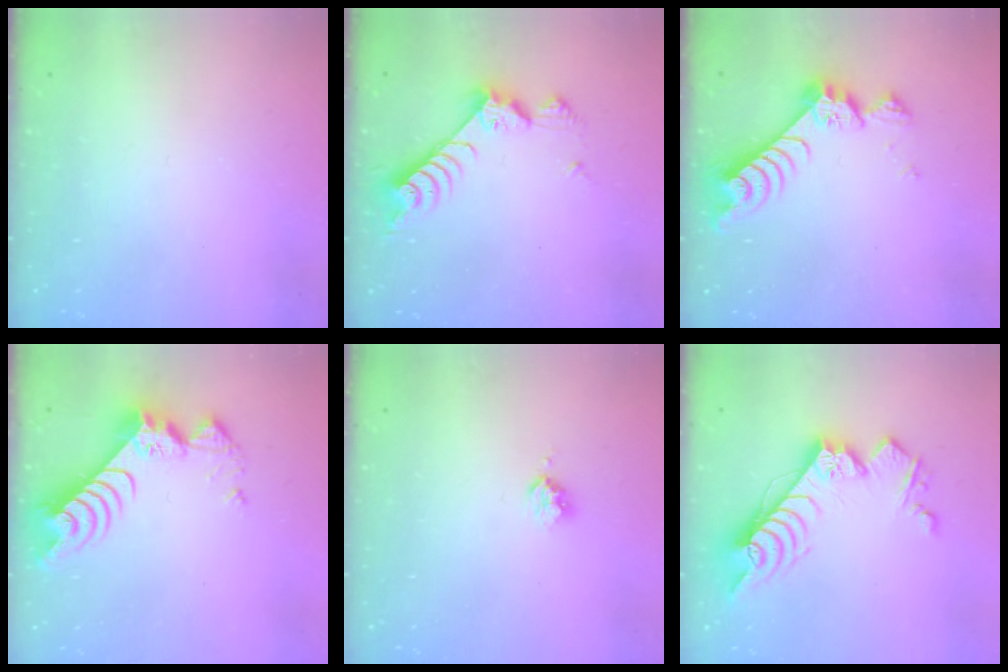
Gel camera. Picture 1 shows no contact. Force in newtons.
{"total": 7.6, "press": 7.6, "slide": 0.6}
{"total": 8.8, "press": 8.8, "slide": 0.8}
{"total": 10.7, "press": 10.7, "slide": 0.9}
{"total": 2.5, "press": 2.5, "slide": 0.3}
{"total": 14.6, "press": 14.5, "slide": 1.0}